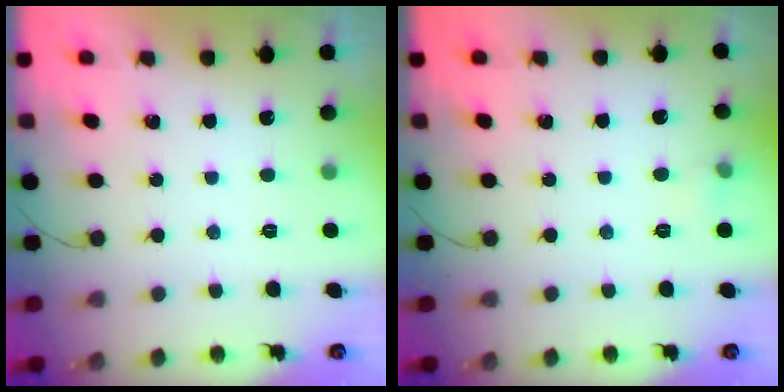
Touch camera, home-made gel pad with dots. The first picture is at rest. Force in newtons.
{"total": 3.3, "press": 3.2, "slide": 1.0}